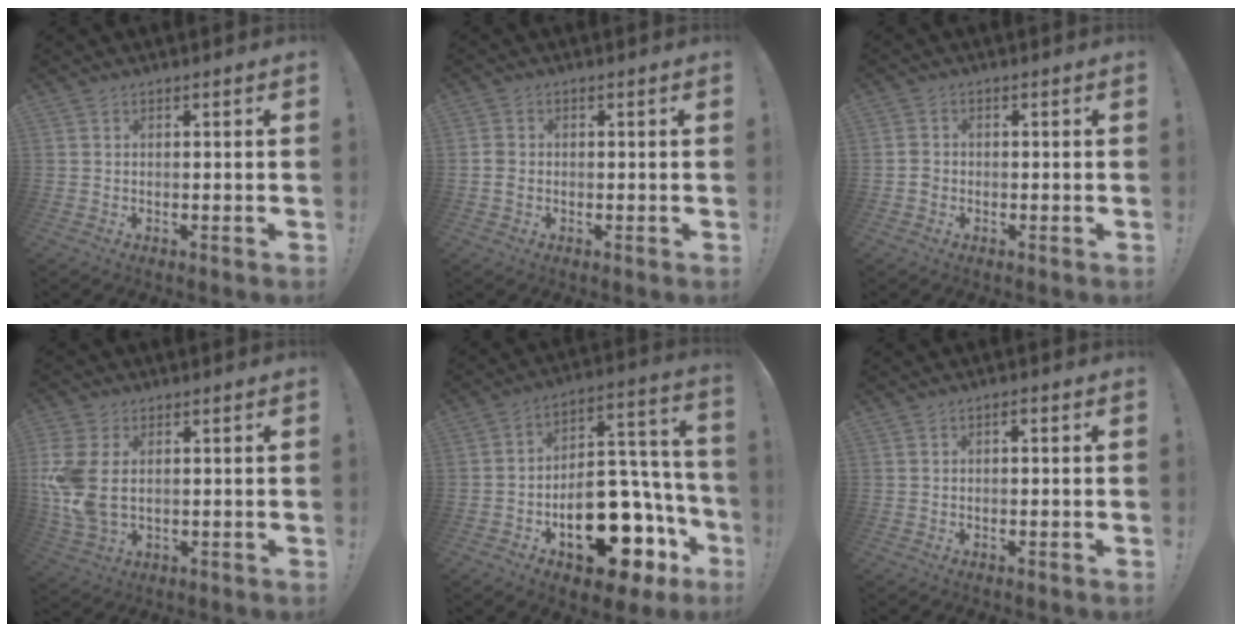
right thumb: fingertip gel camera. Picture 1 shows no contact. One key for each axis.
{"total": 2.3, "fx": -0.5, "fy": 2.0, "fz": 1.1, "tx": -0.021, "ty": 0.008, "tz": -0.007}
{"total": 2.4, "fx": -0.9, "fy": 2.1, "fz": 0.8, "tx": -0.014, "ty": 0.009, "tz": -0.015}
{"total": 11.3, "fx": 1.5, "fy": 7.3, "fz": 8.5, "tx": -0.181, "ty": -0.013, "tz": 0.030}
{"total": 23.0, "fx": -10.5, "fy": 12.1, "fz": 16.4, "tx": -0.236, "ty": 0.071, "tz": -0.154}
{"total": 0.7, "fx": -0.3, "fy": 0.4, "fz": 0.6, "tx": -0.011, "ty": 0.005, "tz": -0.006}